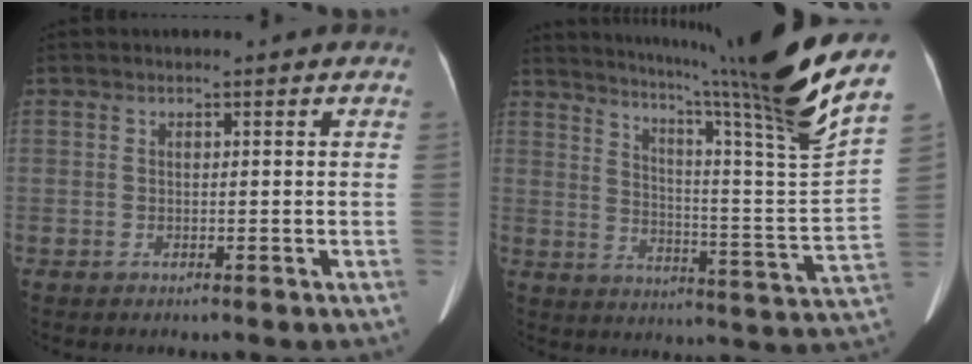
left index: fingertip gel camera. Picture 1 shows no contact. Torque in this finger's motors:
{"motor_torque": [-0.25, -0.66, 0.09, 0.12]}